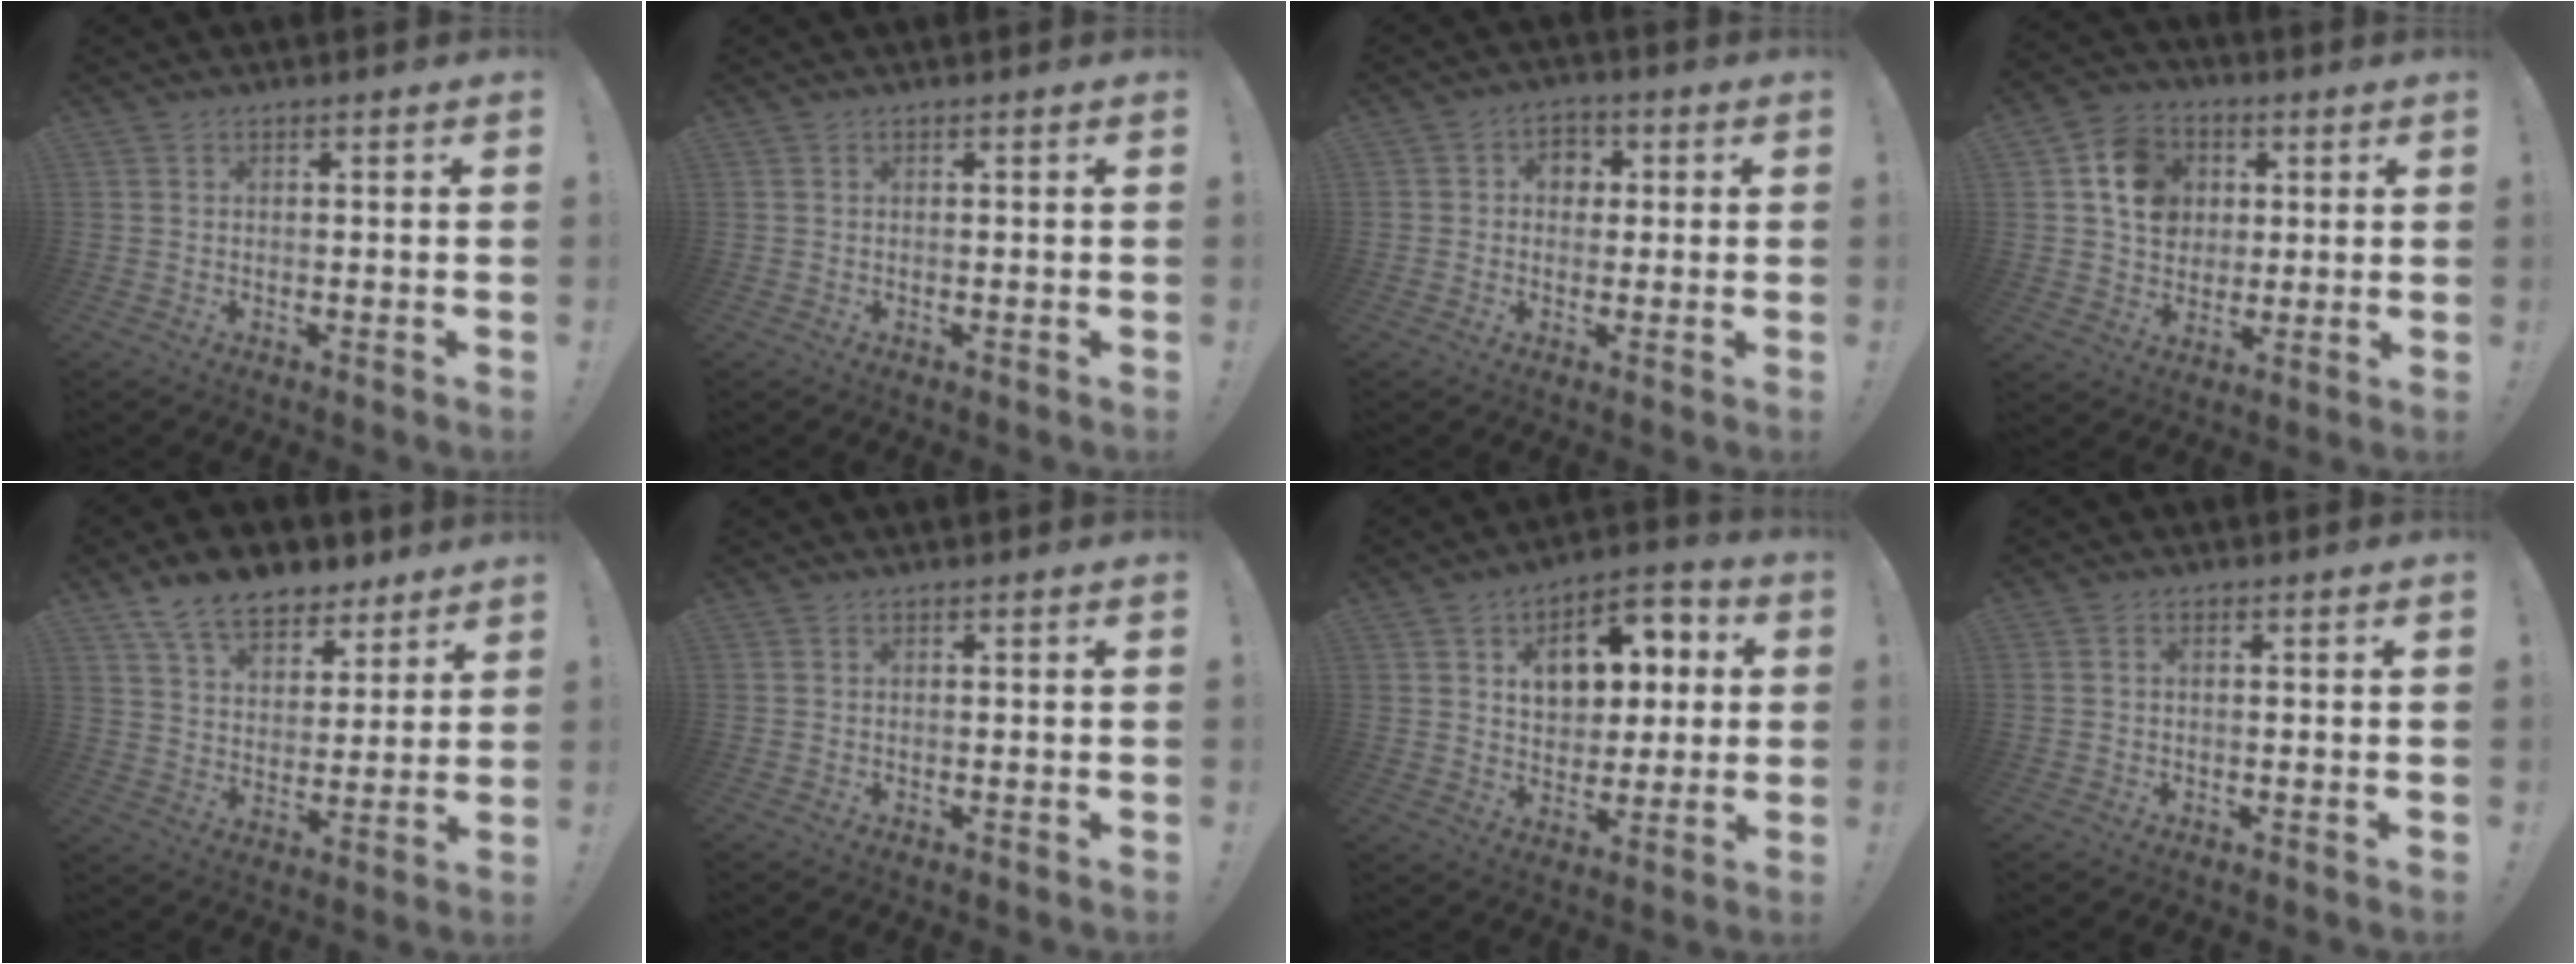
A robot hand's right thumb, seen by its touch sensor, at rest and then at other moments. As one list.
[{"total": 0.0}, {"total": 5.5, "force": [0.7, 4.8, 2.7], "torque": [-0.028, 0.001, 0.011]}, {"total": 13.6, "force": [3.9, 11.4, 6.2], "torque": [-0.084, -0.001, 0.082]}, {"total": 13.2, "force": [9.7, 7.1, 5.3], "torque": [-0.088, -0.063, 0.182]}, {"total": 0.0}, {"total": 13.2, "force": [4.1, 9.4, 8.3], "torque": [-0.107, -0.013, 0.078]}, {"total": 0.8, "force": [0.1, 0.5, 0.6], "torque": [-0.015, 0.003, 0.001]}]